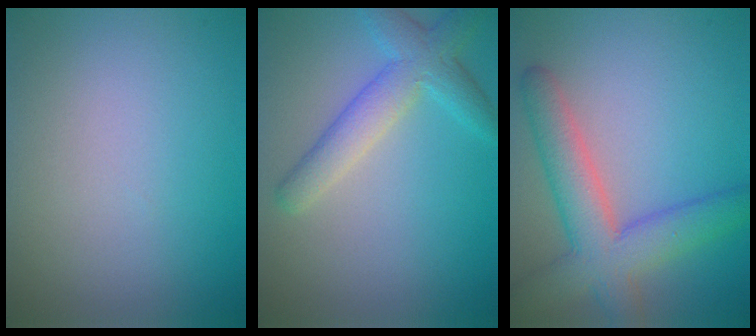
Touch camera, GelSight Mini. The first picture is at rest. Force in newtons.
{"total": 4.0, "press": 4.0, "slide": 0.2}
{"total": 6.3, "press": 6.3, "slide": 0.3}